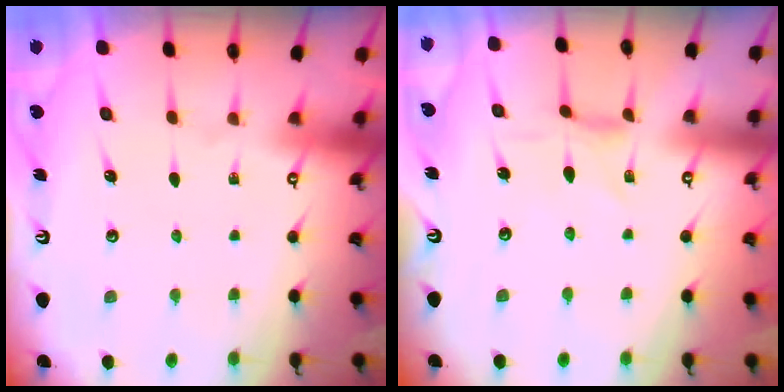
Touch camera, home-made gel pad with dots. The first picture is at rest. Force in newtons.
{"total": 0.7, "press": 0.6, "slide": 0.1}